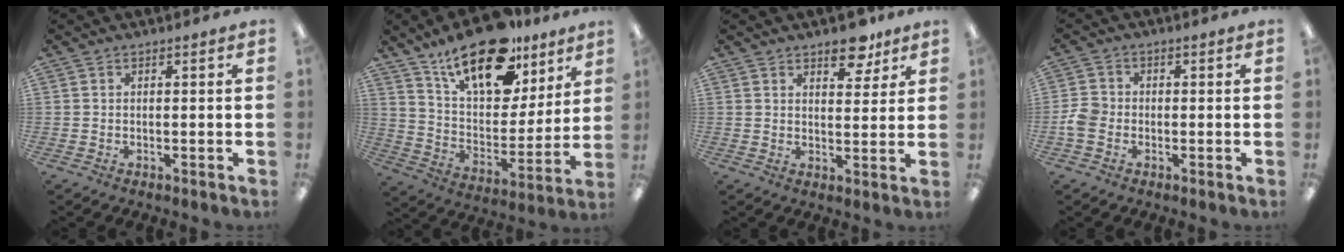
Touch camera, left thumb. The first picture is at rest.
{"total": 22.4, "force": [15.1, 10.3, 13.0], "torque": [-0.216, -0.083, 0.264]}
{"total": 8.0, "force": [5.8, 3.7, 4.0], "torque": [-0.019, -0.040, 0.093]}
{"total": 4.1, "force": [-1.2, 3.3, 2.1], "torque": [-0.039, 0.008, -0.022]}